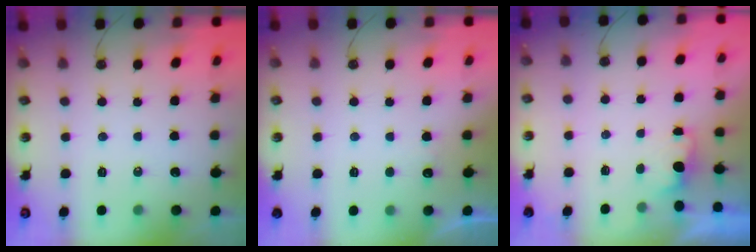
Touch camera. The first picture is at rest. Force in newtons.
{"total": 2.8, "press": 2.6, "slide": 1.0}
{"total": 0.8, "press": 0.2, "slide": 0.7}